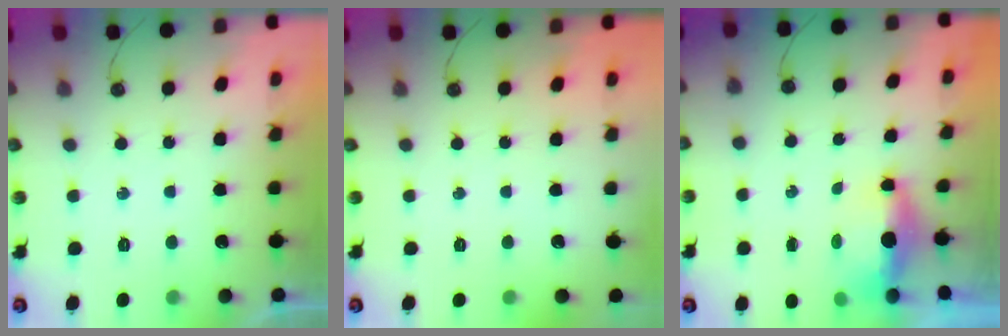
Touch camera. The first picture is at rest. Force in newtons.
{"total": 0.0}
{"total": 7.1, "press": 5.6, "slide": 4.5}